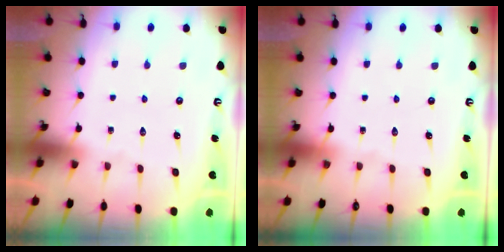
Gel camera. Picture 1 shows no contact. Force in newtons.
{"total": 0.0}